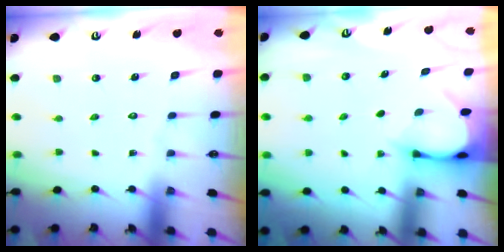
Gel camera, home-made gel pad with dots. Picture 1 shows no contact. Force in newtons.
{"total": 3.0, "press": 3.0, "slide": 0.2}